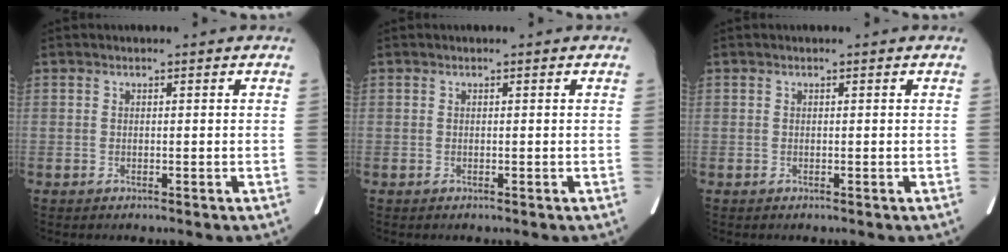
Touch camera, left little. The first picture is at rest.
{"total": 0.0}
{"total": 0.0}